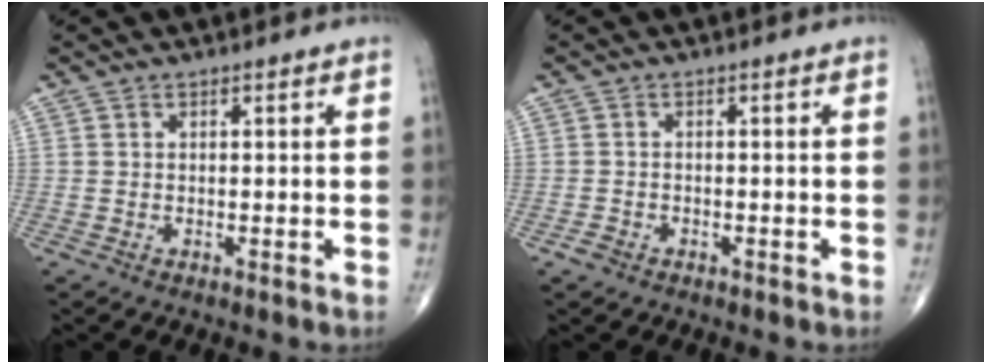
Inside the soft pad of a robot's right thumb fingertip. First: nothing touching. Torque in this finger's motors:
{"motor_torque": [1.68, 1.33, 0.03, -0.27, 0.05]}